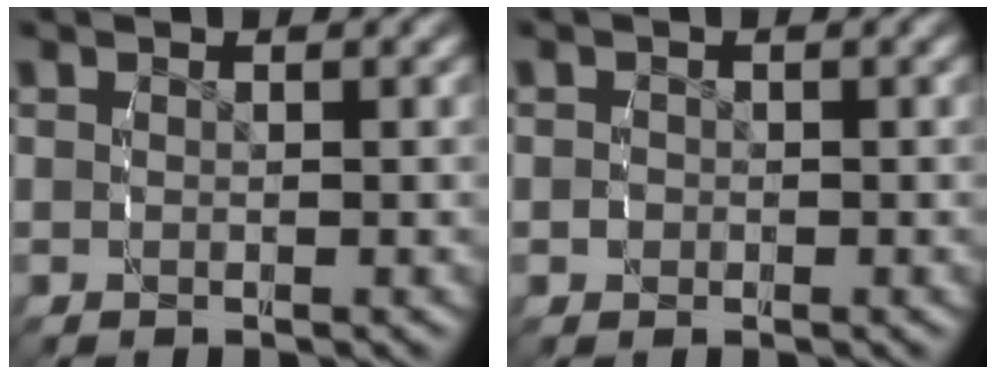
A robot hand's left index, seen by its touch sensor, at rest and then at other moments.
{"total": 1.0, "force": [-0.4, 0.9, 0.1], "torque": [-0.009, -0.006, -0.005]}